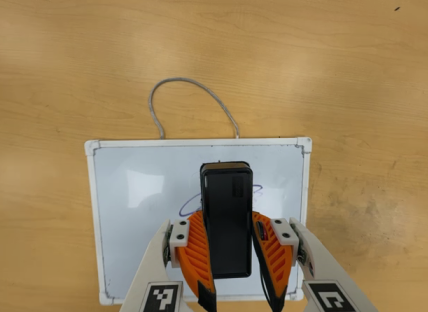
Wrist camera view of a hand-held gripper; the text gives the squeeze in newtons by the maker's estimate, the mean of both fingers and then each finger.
{"total": 7.2, "left": 6.5, "right": 7.9}